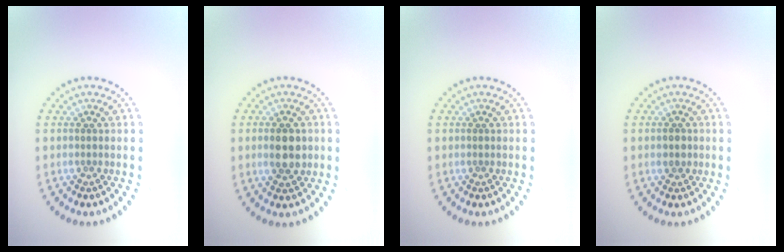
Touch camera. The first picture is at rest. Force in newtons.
{"total": 3.3, "press": 3.3, "slide": 0.1}
{"total": 0.0}
{"total": 1.2, "press": 1.2, "slide": 0.2}